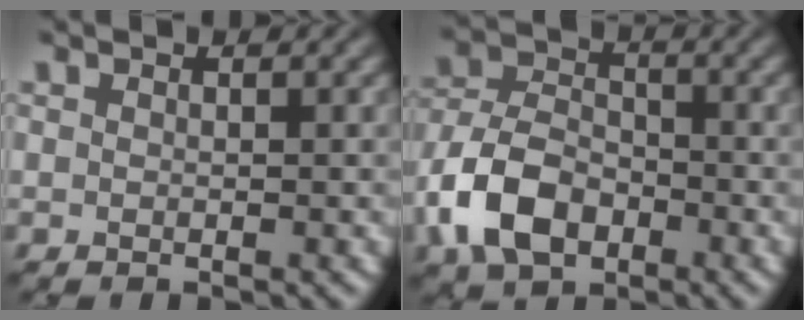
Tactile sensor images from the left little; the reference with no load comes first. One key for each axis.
{"total": 7.7, "fx": -3.2, "fy": 5.1, "fz": 4.8, "tx": -0.101, "ty": 0.001, "tz": -0.075}